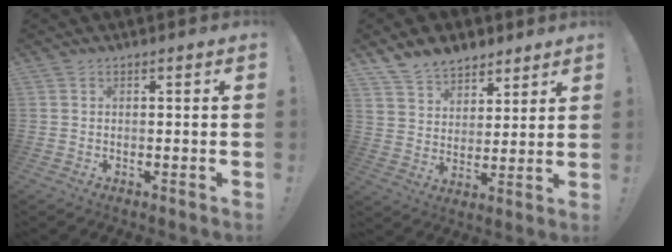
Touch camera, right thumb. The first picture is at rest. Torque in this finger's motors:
{"motor_torque": [0.26, 0.32, 0.13, 0.13, 0.00]}